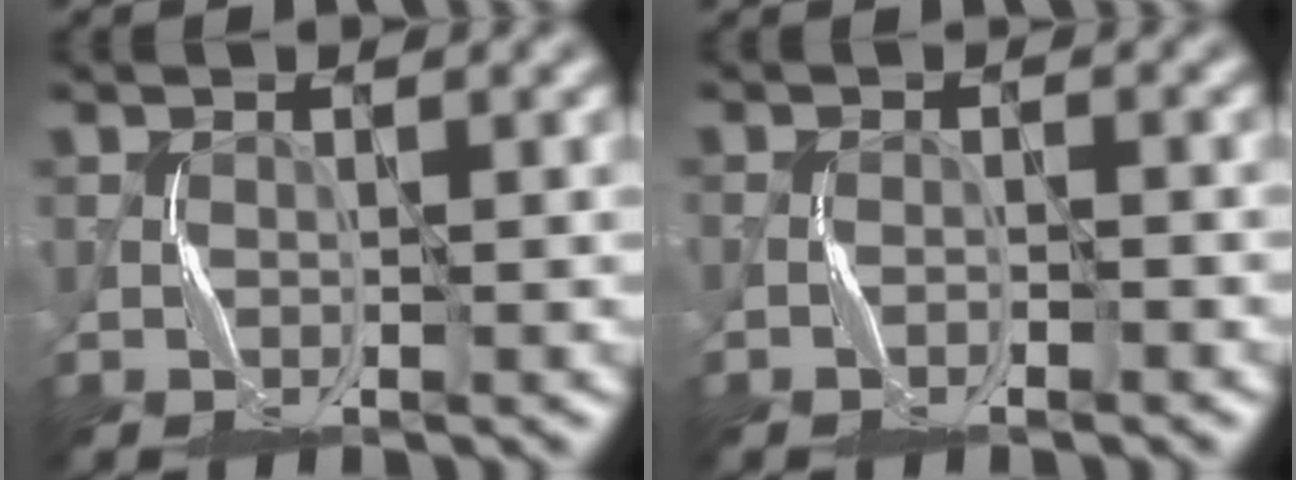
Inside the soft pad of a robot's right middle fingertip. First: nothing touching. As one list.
[{"total": 1.4, "force": [-1.2, 0.2, 0.7], "torque": [-0.008, 0.007, -0.026]}]